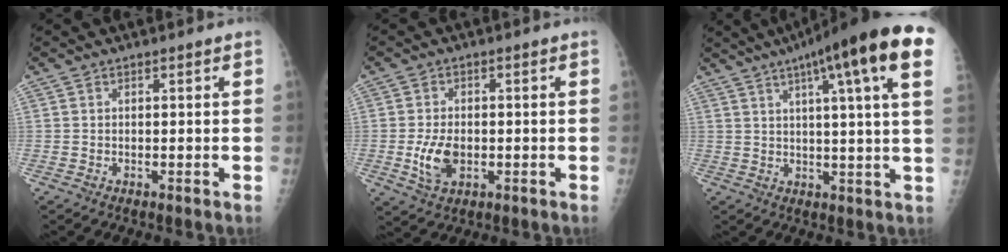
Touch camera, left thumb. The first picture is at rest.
{"total": 6.5, "force": [-1.3, 4.1, 4.9], "torque": [-0.088, -0.001, -0.018]}
{"total": 20.8, "force": [10.7, 2.3, 17.7], "torque": [-0.259, 0.000, 0.127]}